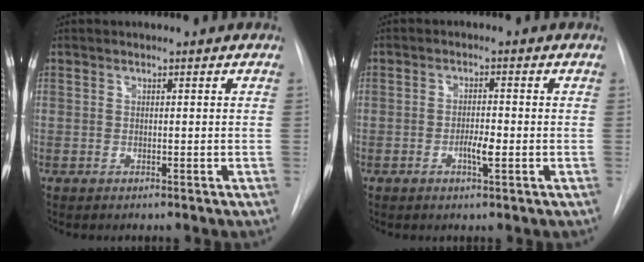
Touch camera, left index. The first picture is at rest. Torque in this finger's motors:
{"motor_torque": [0.57, 0.19, 0.08, 0.04]}